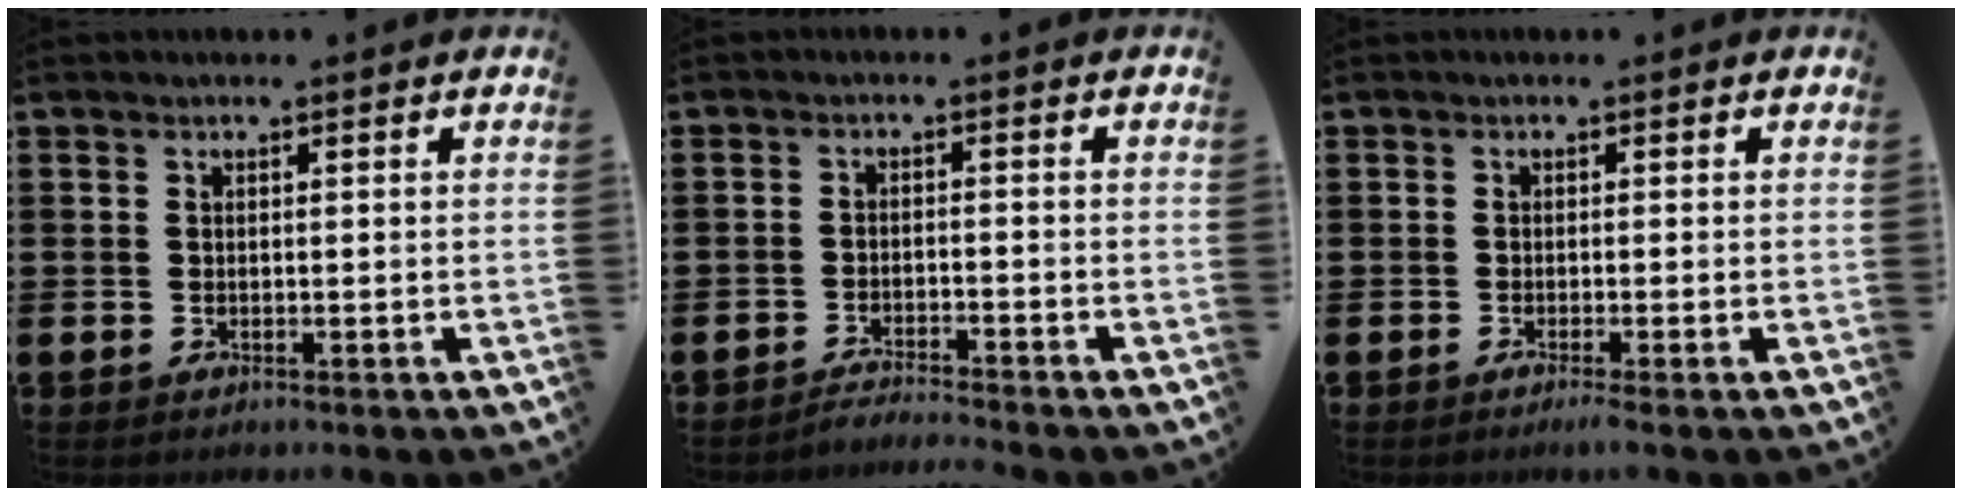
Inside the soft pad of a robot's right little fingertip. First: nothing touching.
{"total": 2.1, "force": [-2.0, -0.3, 0.1], "torque": [-0.003, 0.004, -0.043]}
{"total": 1.0, "force": [-0.6, 0.0, 0.9], "torque": [-0.013, -0.004, -0.010]}